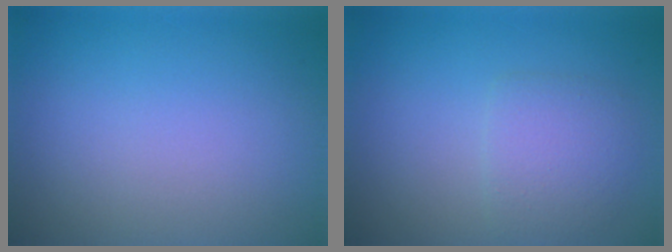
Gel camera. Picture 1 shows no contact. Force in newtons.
{"total": 2.8, "press": 2.8, "slide": 0.1}